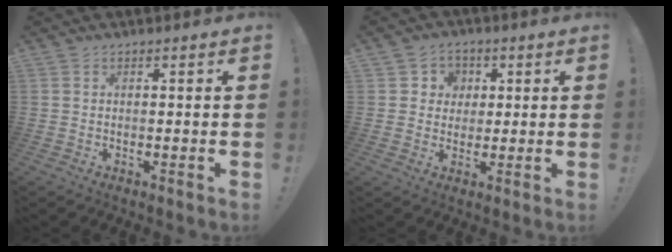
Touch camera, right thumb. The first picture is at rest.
{"total": 5.7, "force": [0.5, 5.6, 0.9], "torque": [-0.014, 0.000, 0.012]}